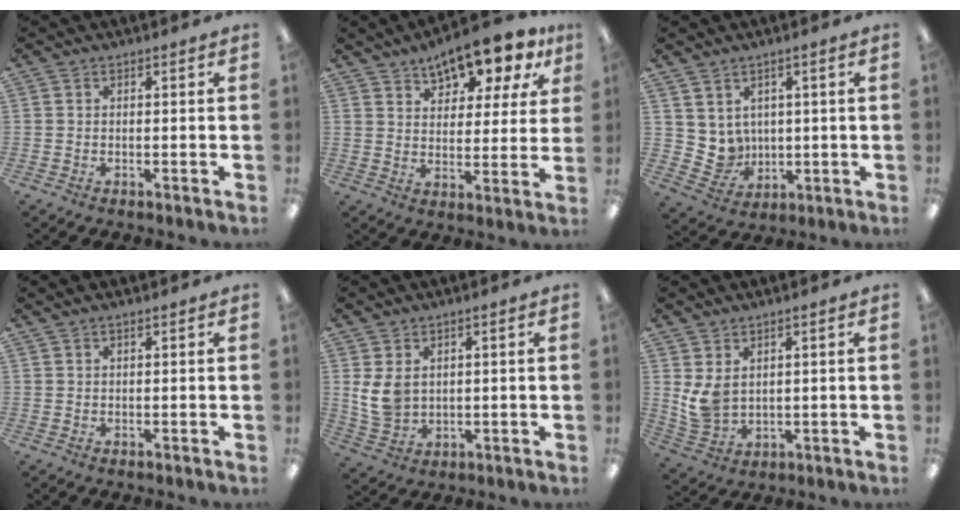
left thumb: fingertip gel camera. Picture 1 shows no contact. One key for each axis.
{"total": 11.6, "fx": 9.8, "fy": 4.0, "fz": 4.6, "tx": -0.072, "ty": -0.065, "tz": 0.177}
{"total": 6.3, "fx": 3.1, "fy": 5.4, "fz": 0.6, "tx": -0.039, "ty": -0.028, "tz": 0.070}
{"total": 0.8, "fx": 0.6, "fy": 0.2, "fz": 0.5, "tx": -0.011, "ty": 0.000, "tz": 0.010}
{"total": 6.5, "fx": 1.8, "fy": 4.8, "fz": 3.9, "tx": -0.092, "ty": -0.003, "tz": 0.034}
{"total": 6.0, "fx": 2.5, "fy": 4.0, "fz": 3.6, "tx": -0.086, "ty": -0.008, "tz": 0.050}